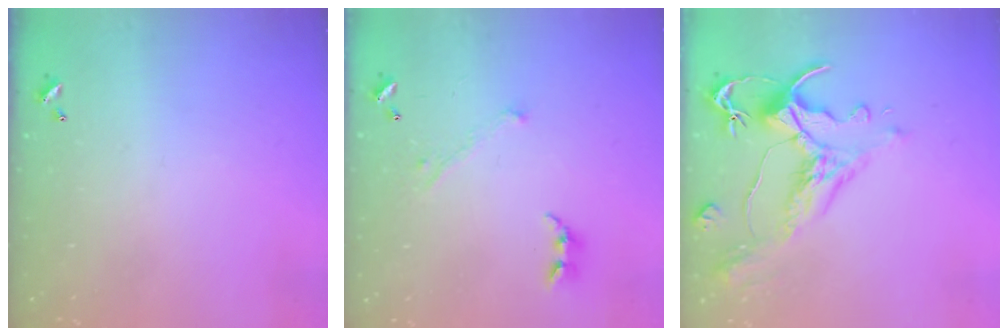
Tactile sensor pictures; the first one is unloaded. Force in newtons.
{"total": 1.7, "press": 1.6, "slide": 0.5}
{"total": 1.6, "press": 0.4, "slide": 1.6}